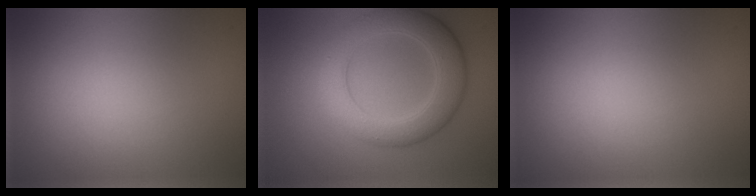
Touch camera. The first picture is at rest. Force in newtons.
{"total": 5.9, "press": 5.9, "slide": 0.0}
{"total": 0.0}